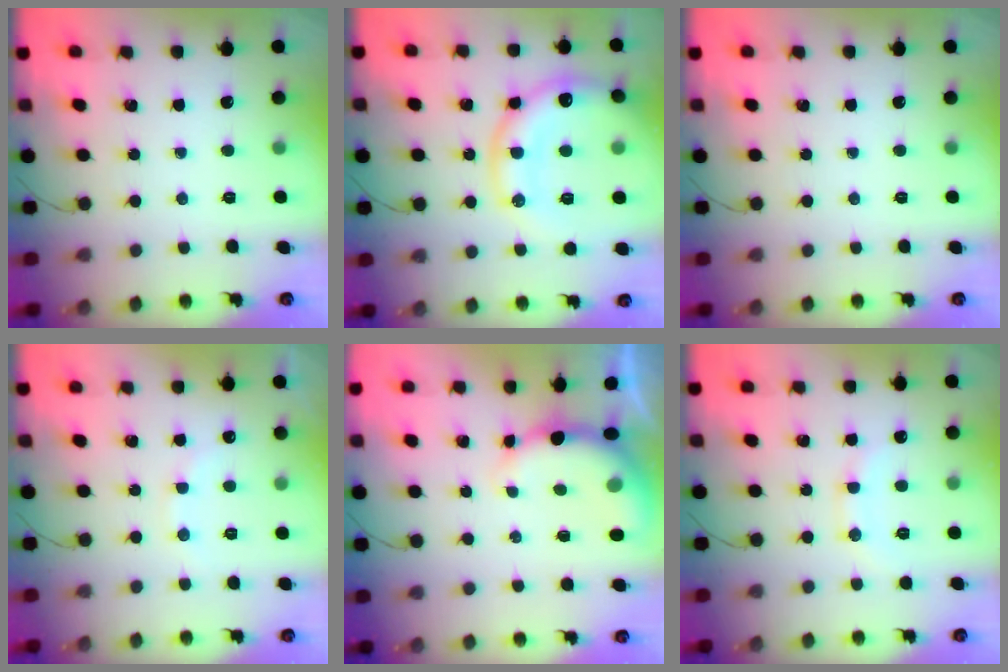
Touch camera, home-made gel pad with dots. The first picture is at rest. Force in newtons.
{"total": 19.6, "press": 19.4, "slide": 2.7}
{"total": 0.0}
{"total": 6.6, "press": 6.5, "slide": 1.1}
{"total": 8.1, "press": 8.0, "slide": 1.3}
{"total": 8.1, "press": 8.0, "slide": 1.3}